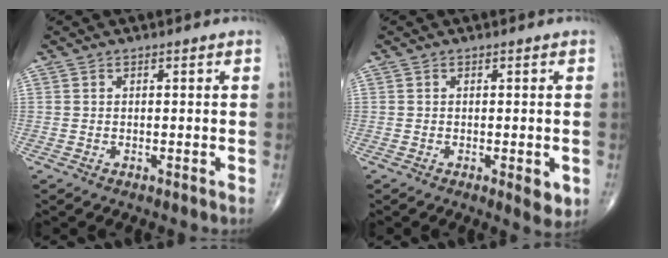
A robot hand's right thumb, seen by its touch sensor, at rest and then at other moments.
{"total": 3.5, "force": [-1.0, 1.2, 3.1], "torque": [-0.029, -0.006, -0.010]}